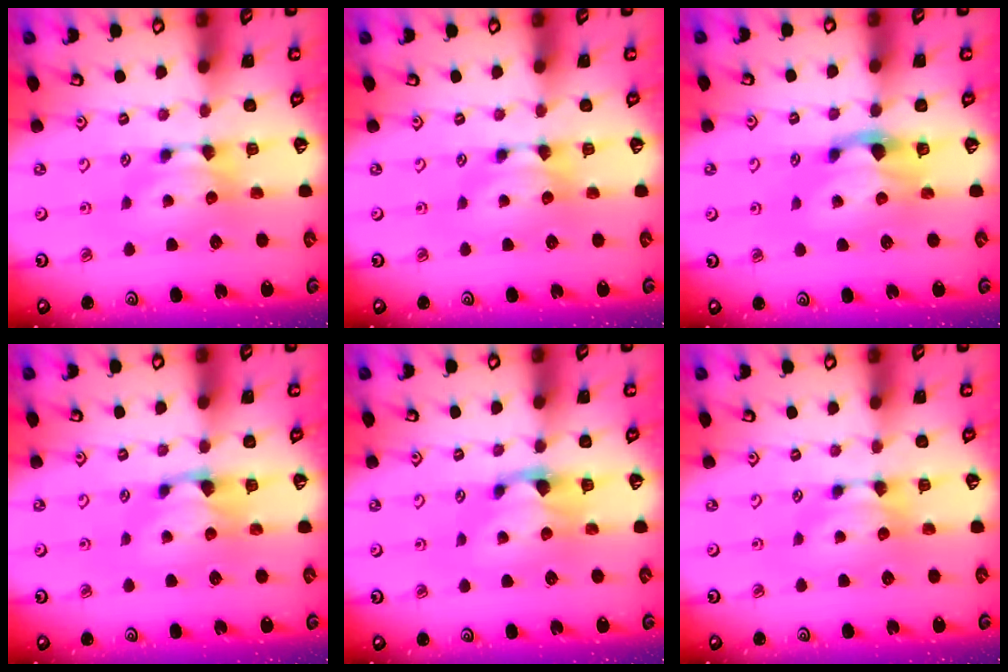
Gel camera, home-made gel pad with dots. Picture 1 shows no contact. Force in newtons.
{"total": 0.0}
{"total": 2.2, "press": 1.7, "slide": 1.4}
{"total": 0.6, "press": 0.2, "slide": 0.5}
{"total": 0.7, "press": 0.4, "slide": 0.6}
{"total": 0.0}